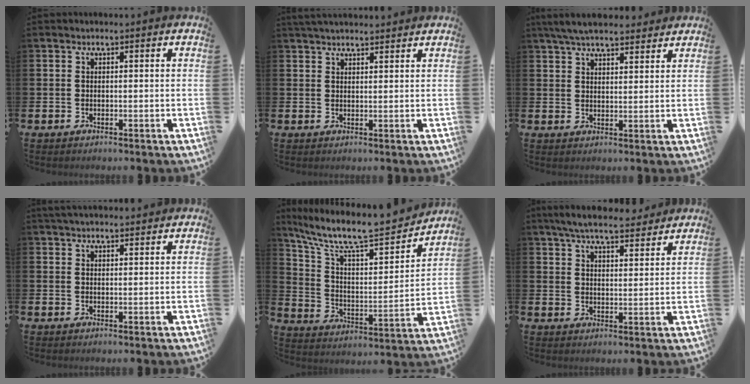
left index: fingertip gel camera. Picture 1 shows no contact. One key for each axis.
{"total": 2.8, "fx": 2.7, "fy": 0.5, "fz": 0.7, "tx": -0.016, "ty": -0.007, "tz": 0.049}
{"total": 5.7, "fx": 5.2, "fy": 1.3, "fz": 1.8, "tx": -0.045, "ty": -0.013, "tz": 0.097}
{"total": 2.8, "fx": 2.7, "fy": 0.5, "fz": 0.6, "tx": -0.014, "ty": -0.006, "tz": 0.050}
{"total": 10.0, "fx": 8.6, "fy": 2.4, "fz": 4.4, "tx": -0.121, "ty": -0.061, "tz": 0.144}
{"total": 6.5, "fx": 6.1, "fy": 1.1, "fz": 1.9, "tx": -0.045, "ty": -0.029, "tz": 0.107}